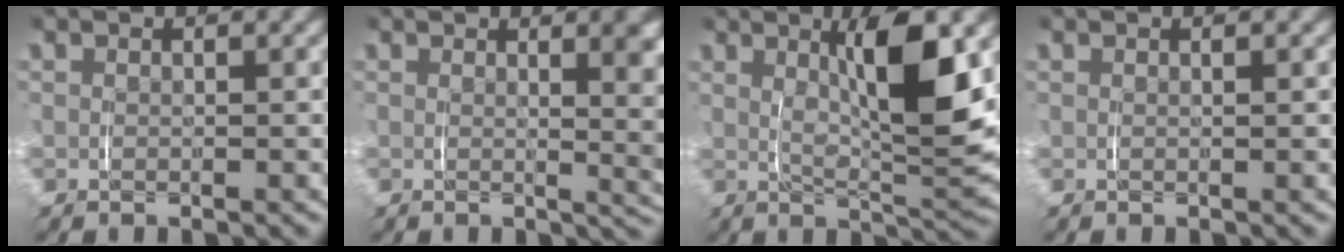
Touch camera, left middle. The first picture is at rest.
{"total": 4.8, "force": [1.1, 1.2, 4.5], "torque": [-0.042, 0.000, 0.013]}
{"total": 7.4, "force": [1.7, 1.5, 7.1], "torque": [-0.120, -0.007, 0.032]}
{"total": 0.5, "force": [0.3, -0.2, 0.3], "torque": [-0.006, 0.000, 0.006]}